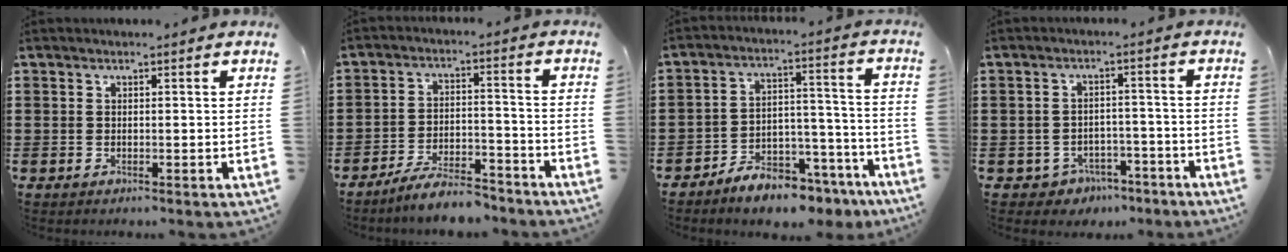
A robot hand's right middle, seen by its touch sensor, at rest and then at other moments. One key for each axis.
{"total": 6.4, "fx": -5.9, "fy": 0.8, "fz": 2.3, "tx": -0.047, "ty": 0.003, "tz": -0.115}
{"total": 7.2, "fx": -6.7, "fy": 1.9, "fz": 1.9, "tx": -0.023, "ty": 0.027, "tz": -0.125}
{"total": 3.2, "fx": -2.9, "fy": 1.4, "fz": 0.2, "tx": -0.014, "ty": 0.007, "tz": -0.061}